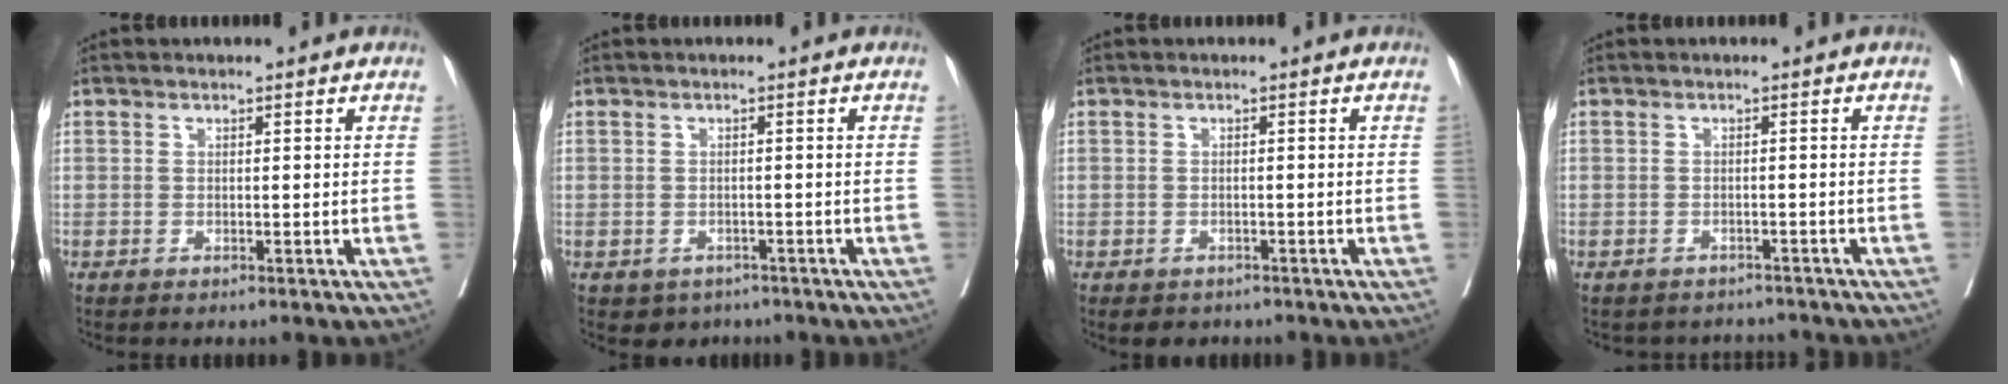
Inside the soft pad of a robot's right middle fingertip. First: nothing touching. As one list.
[{"total": 3.1, "force": [-2.0, 2.3, 0.5], "torque": [-0.003, 0.005, -0.026]}, {"total": 3.1, "force": [-2.4, 1.7, 0.7], "torque": [-0.005, 0.000, -0.030]}, {"total": 4.2, "force": [-4.0, 1.4, -0.4], "torque": [0.009, 0.006, -0.051]}]